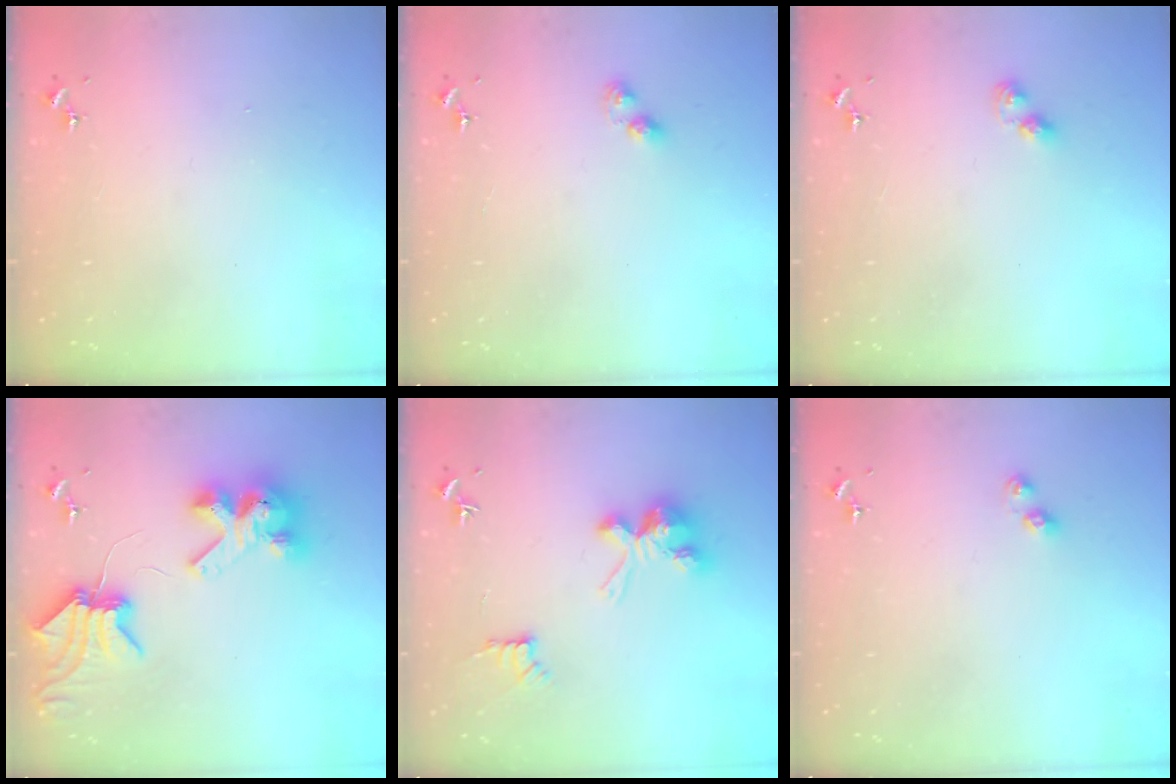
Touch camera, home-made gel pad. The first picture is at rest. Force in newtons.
{"total": 4.0, "press": 4.0, "slide": 0.5}
{"total": 3.5, "press": 3.5, "slide": 0.4}
{"total": 10.5, "press": 10.5, "slide": 1.2}
{"total": 10.6, "press": 10.6, "slide": 0.3}
{"total": 3.6, "press": 3.6, "slide": 0.5}